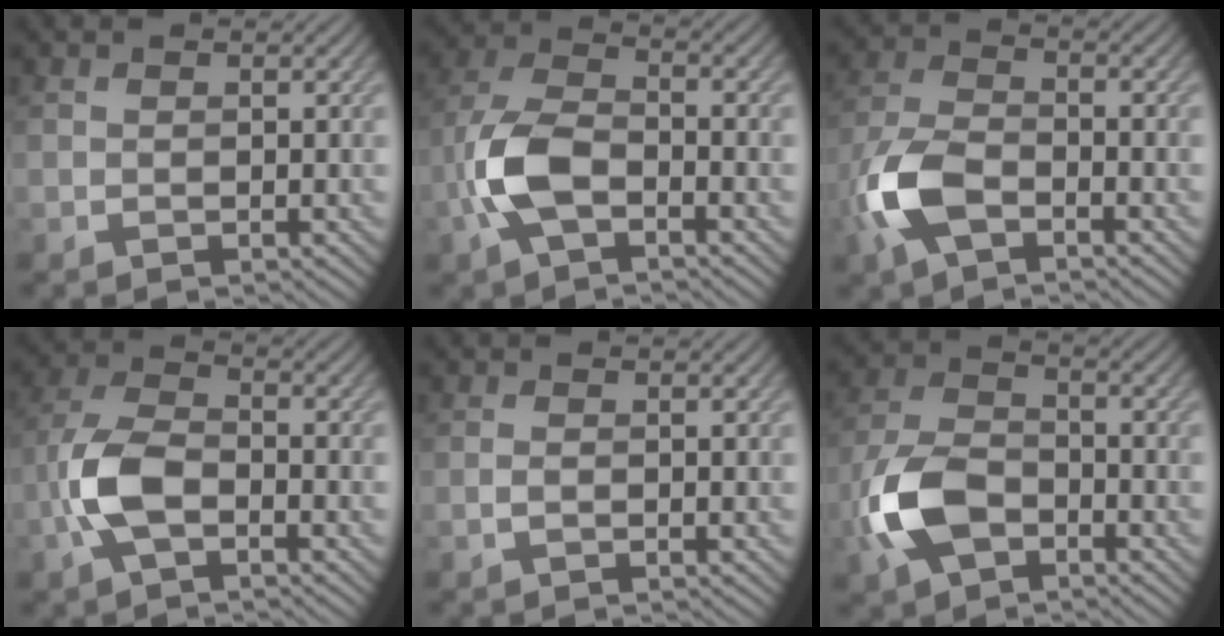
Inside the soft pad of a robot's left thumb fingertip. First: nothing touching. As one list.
[{"total": 8.1, "force": [-3.0, 4.0, 6.4], "torque": [-0.152, 0.005, -0.075]}, {"total": 8.0, "force": [-3.7, 3.9, 5.9], "torque": [-0.149, -0.003, -0.092]}, {"total": 7.2, "force": [-2.7, 3.5, 5.8], "torque": [-0.135, 0.005, -0.066]}, {"total": 0.7, "force": [-0.3, 0.2, 0.6], "torque": [-0.014, 0.000, -0.006]}, {"total": 8.9, "force": [-3.8, 5.2, 6.2], "torque": [-0.150, -0.002, -0.090]}]